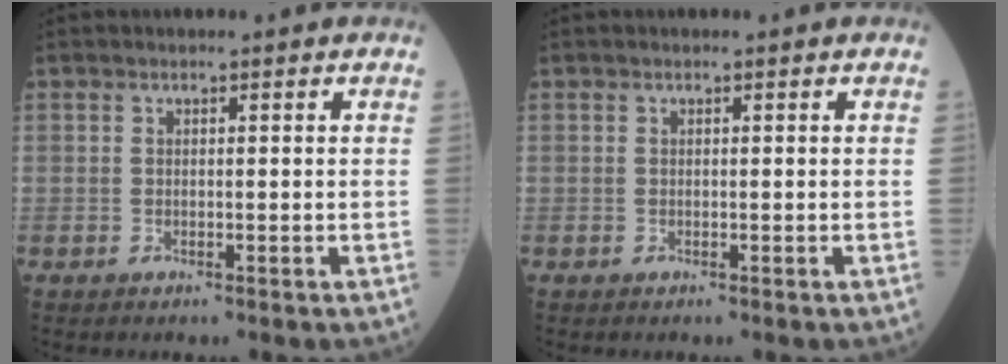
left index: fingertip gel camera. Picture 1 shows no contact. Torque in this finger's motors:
{"motor_torque": [0.05, 0.05, 0.00, 0.00]}